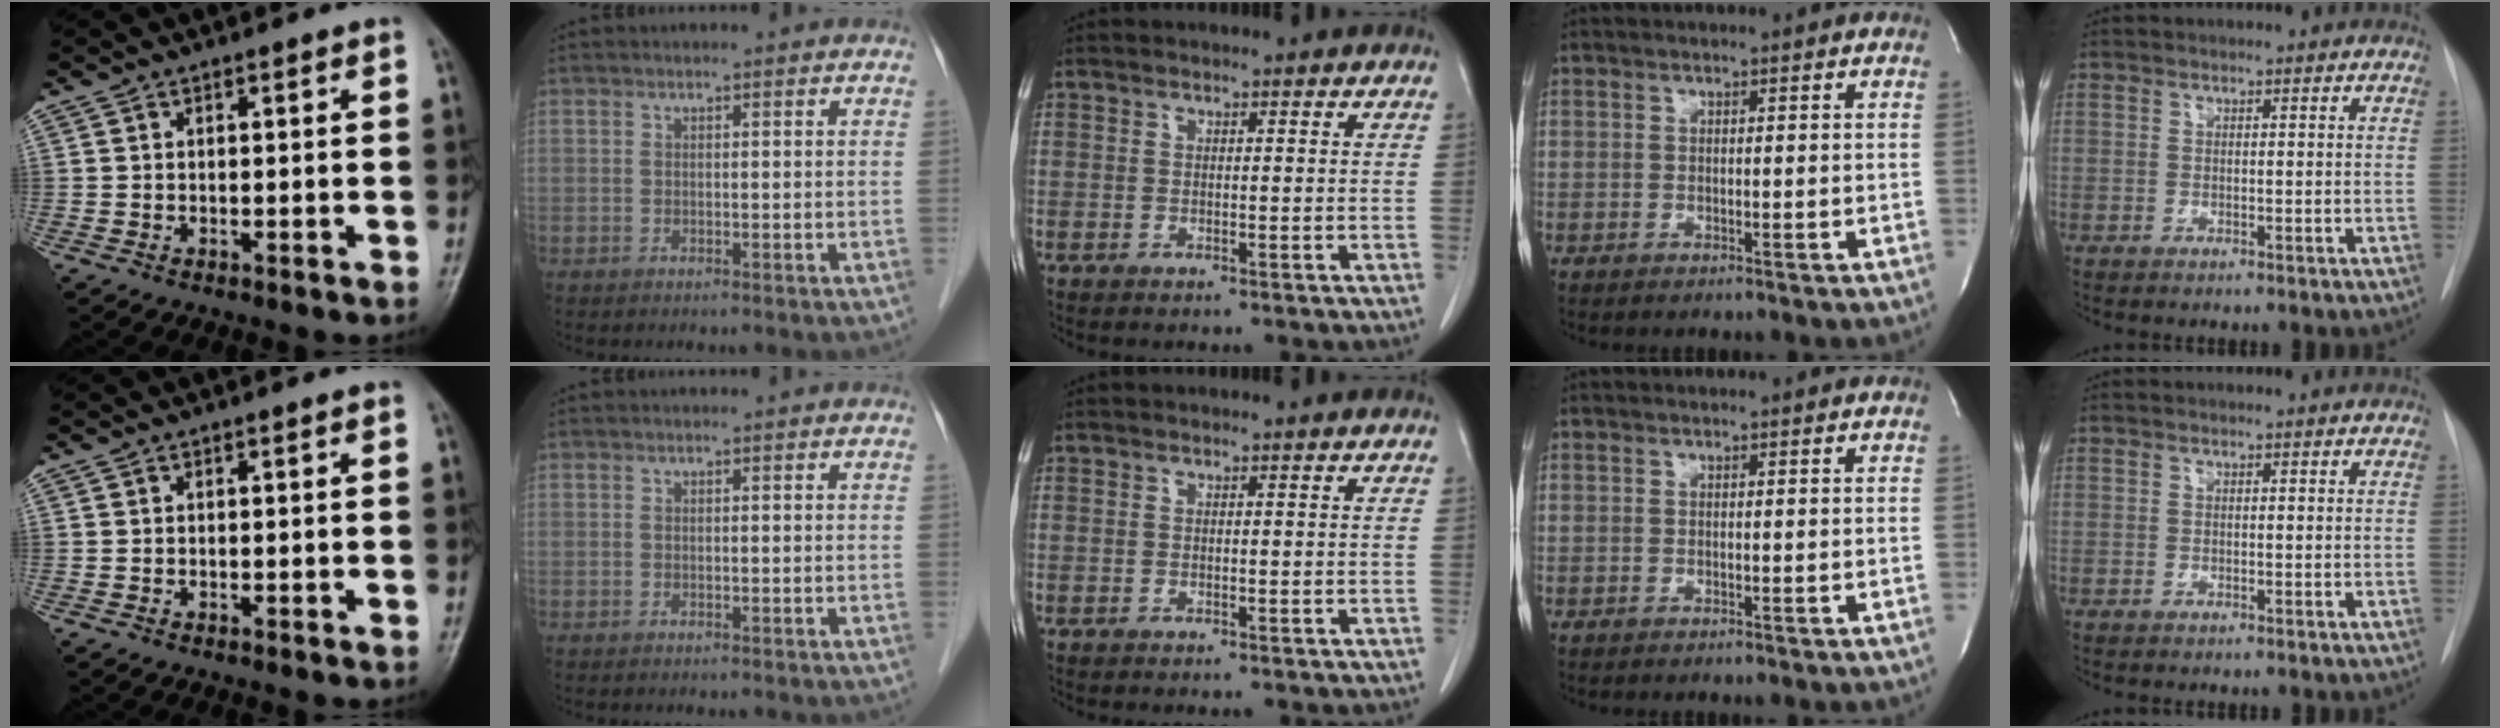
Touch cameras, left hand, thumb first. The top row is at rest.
{}